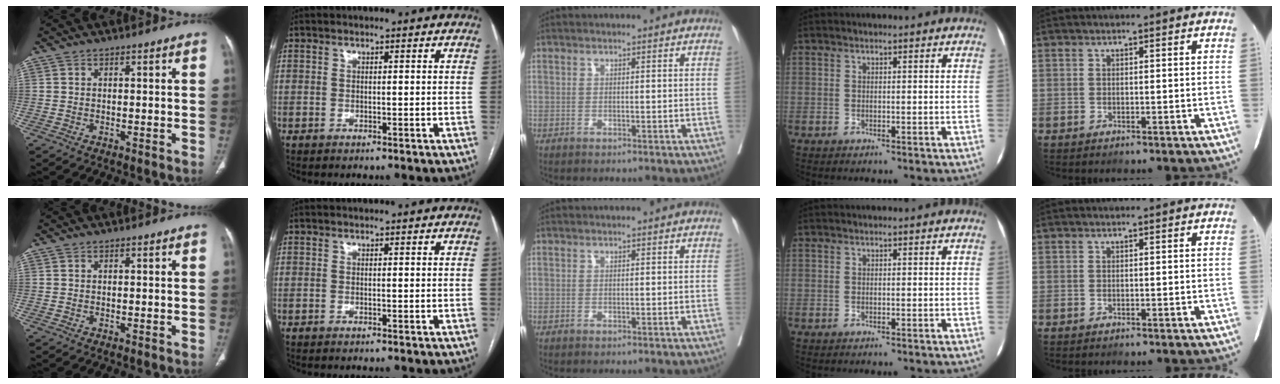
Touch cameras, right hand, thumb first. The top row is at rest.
{}